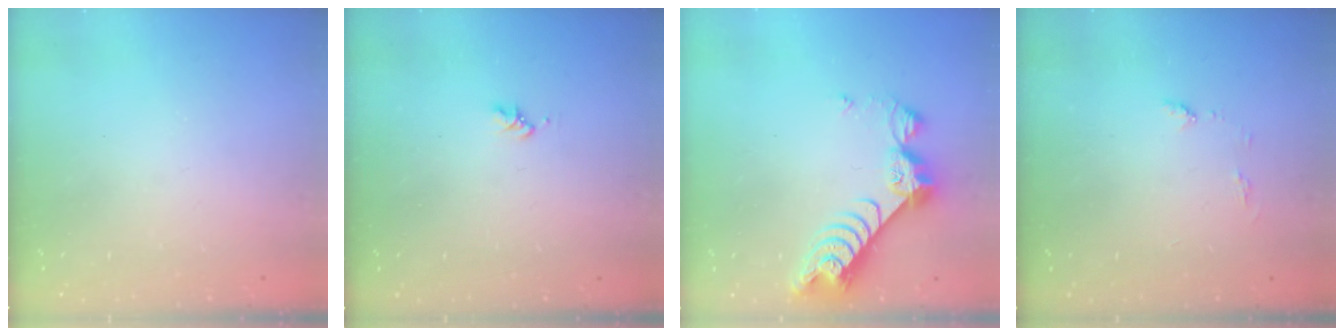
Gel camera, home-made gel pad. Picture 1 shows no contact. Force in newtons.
{"total": 1.6, "press": 1.6, "slide": 0.3}
{"total": 9.7, "press": 9.7, "slide": 0.8}
{"total": 5.4, "press": 5.4, "slide": 0.6}